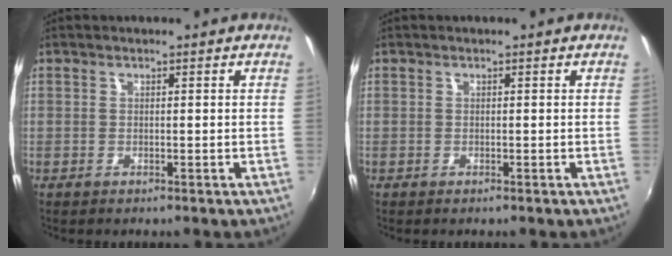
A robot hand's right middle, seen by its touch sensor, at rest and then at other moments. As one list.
[{"total": 0.0}]